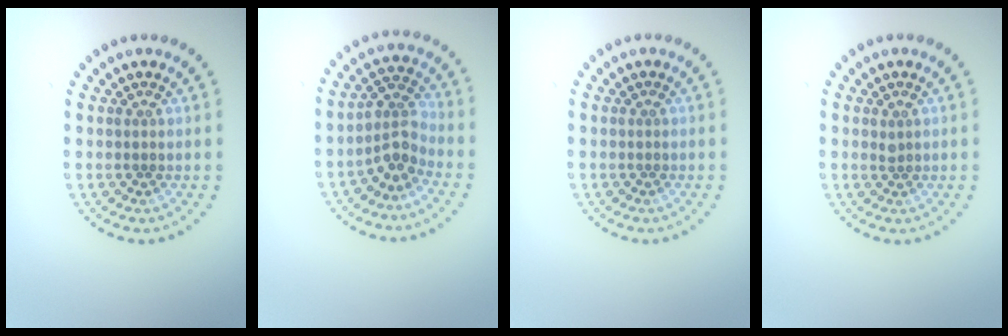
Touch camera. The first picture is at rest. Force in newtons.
{"total": 2.8, "press": 2.1, "slide": 1.8}
{"total": 0.0}
{"total": 0.6, "press": 0.5, "slide": 0.4}